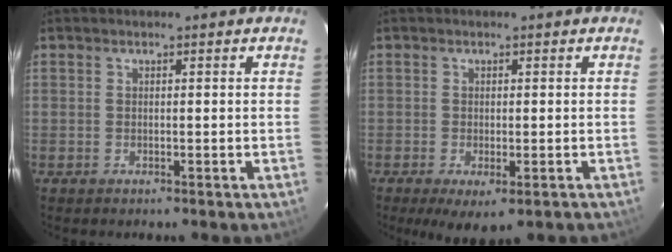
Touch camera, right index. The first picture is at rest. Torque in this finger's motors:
{"motor_torque": [1.21, -0.93, 0.51, 0.06]}